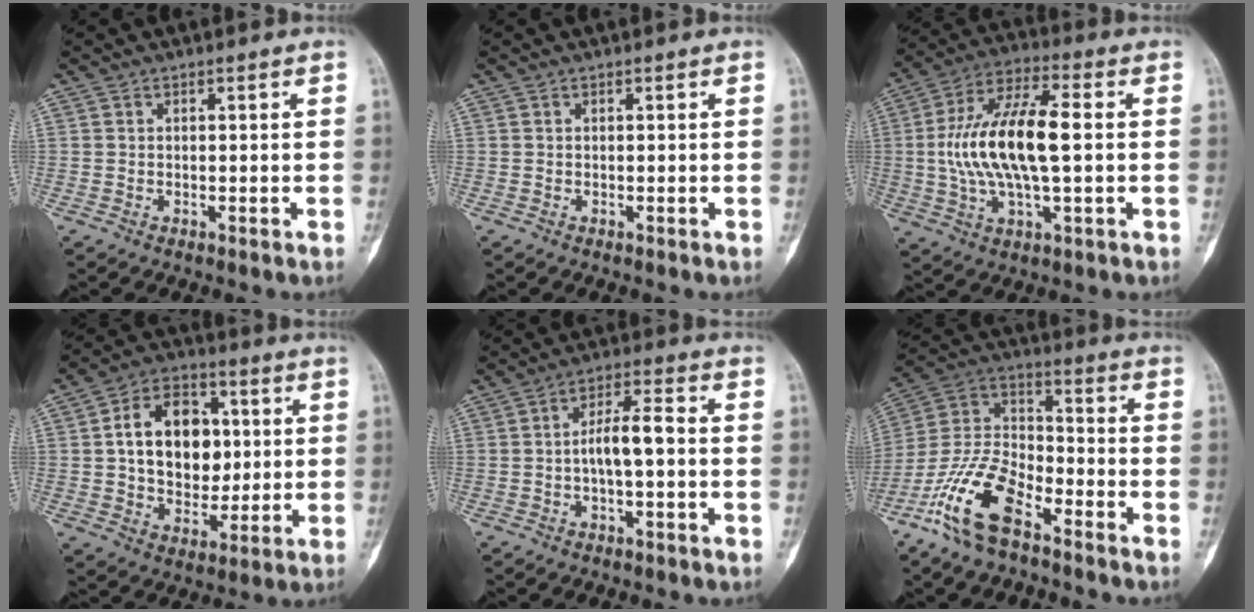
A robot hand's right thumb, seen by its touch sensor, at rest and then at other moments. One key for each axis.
{"total": 0.0}
{"total": 17.6, "fx": 0.4, "fy": 6.8, "fz": 16.2, "tx": -0.326, "ty": 0.024, "tz": 0.006}
{"total": 16.2, "fx": 2.1, "fy": 11.5, "fz": 11.2, "tx": -0.130, "ty": 0.008, "tz": 0.035}
{"total": 6.7, "fx": -0.8, "fy": 2.3, "fz": 6.3, "tx": -0.115, "ty": 0.029, "tz": -0.020}
{"total": 15.7, "fx": -9.5, "fy": 6.6, "fz": 10.5, "tx": -0.217, "ty": 0.056, "tz": -0.191}